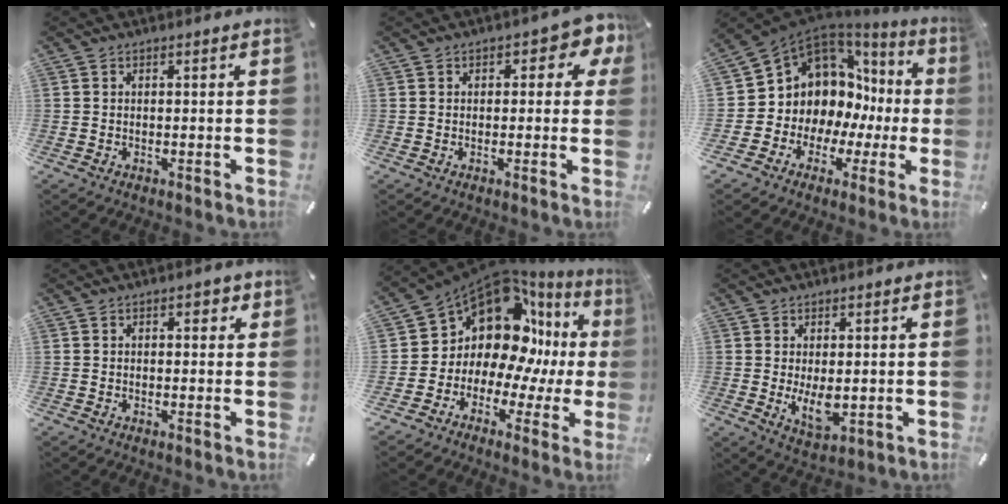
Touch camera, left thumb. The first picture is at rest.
{"total": 4.5, "force": [1.4, 2.7, 3.4], "torque": [-0.038, 0.000, 0.016]}
{"total": 10.0, "force": [3.6, 8.7, 3.4], "torque": [-0.072, -0.062, 0.076]}
{"total": 1.9, "force": [0.5, 1.3, 1.2], "torque": [-0.009, 0.003, 0.003]}
{"total": 14.9, "force": [6.7, 10.3, 8.4], "torque": [-0.176, -0.085, 0.111]}
{"total": 6.7, "force": [-0.1, 3.4, 5.7], "torque": [-0.110, -0.010, -0.005]}